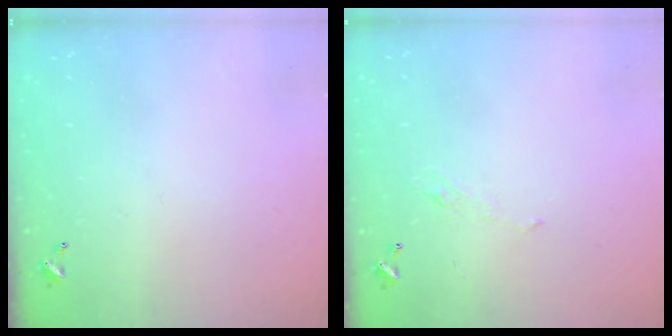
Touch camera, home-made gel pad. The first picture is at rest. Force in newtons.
{"total": 2.2, "press": 2.1, "slide": 0.8}